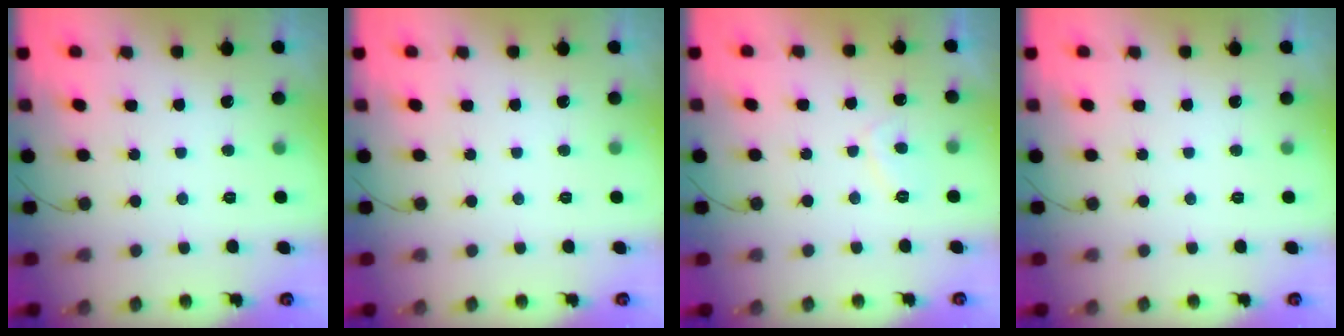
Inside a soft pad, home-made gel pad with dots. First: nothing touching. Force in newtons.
{"total": 0.0}
{"total": 2.5, "press": 2.3, "slide": 0.8}
{"total": 0.0}